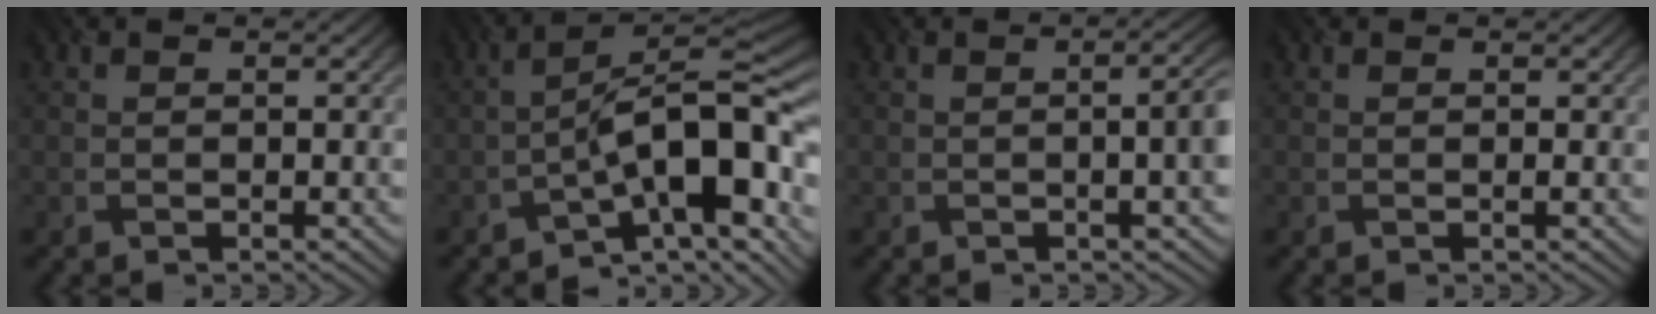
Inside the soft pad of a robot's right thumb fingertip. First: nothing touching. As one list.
[{"total": 13.5, "force": [-5.7, 4.6, 11.4], "torque": [-0.165, 0.009, -0.101]}, {"total": 5.2, "force": [-0.4, 1.7, 4.9], "torque": [-0.059, 0.003, -0.003]}, {"total": 0.0}]